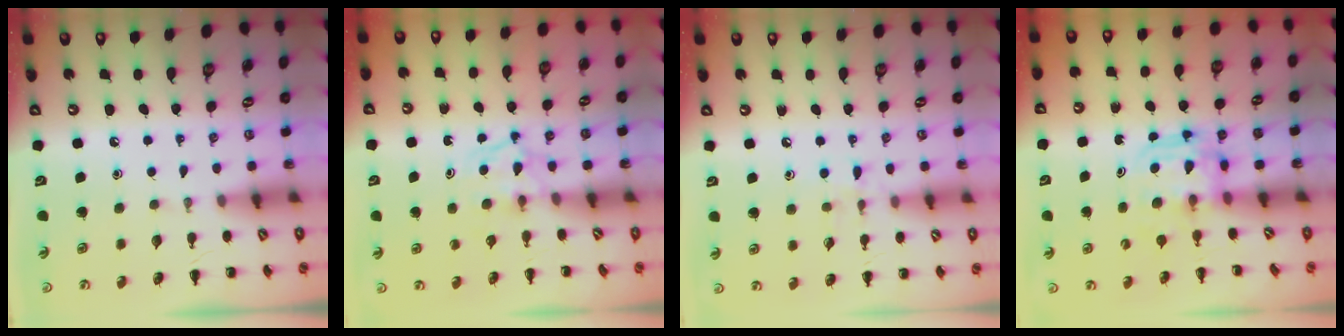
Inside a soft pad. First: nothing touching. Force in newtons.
{"total": 3.4, "press": 3.1, "slide": 1.4}
{"total": 7.4, "press": 7.1, "slide": 2.2}
{"total": 3.7, "press": 3.6, "slide": 0.2}